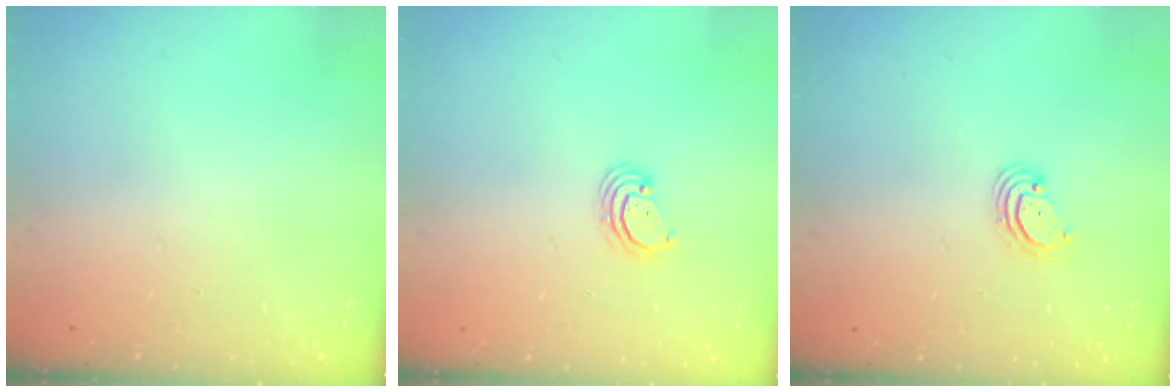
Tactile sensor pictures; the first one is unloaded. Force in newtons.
{"total": 2.8, "press": 2.8, "slide": 0.3}
{"total": 3.0, "press": 3.0, "slide": 0.3}